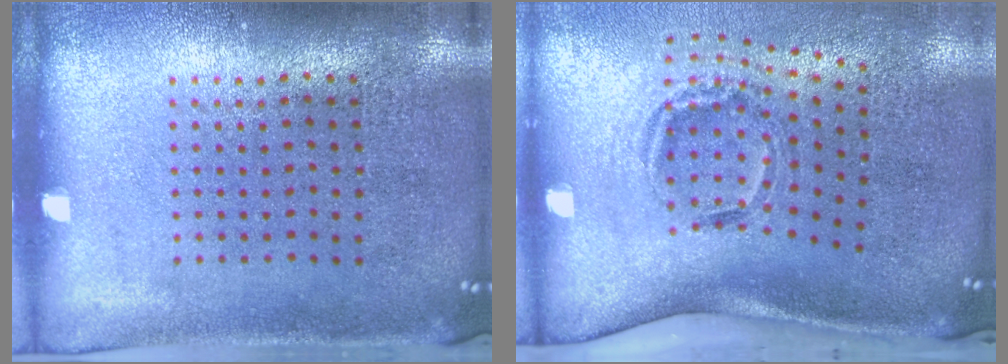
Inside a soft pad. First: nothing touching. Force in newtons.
{"total": 2.1, "press": 1.3, "slide": 1.6}